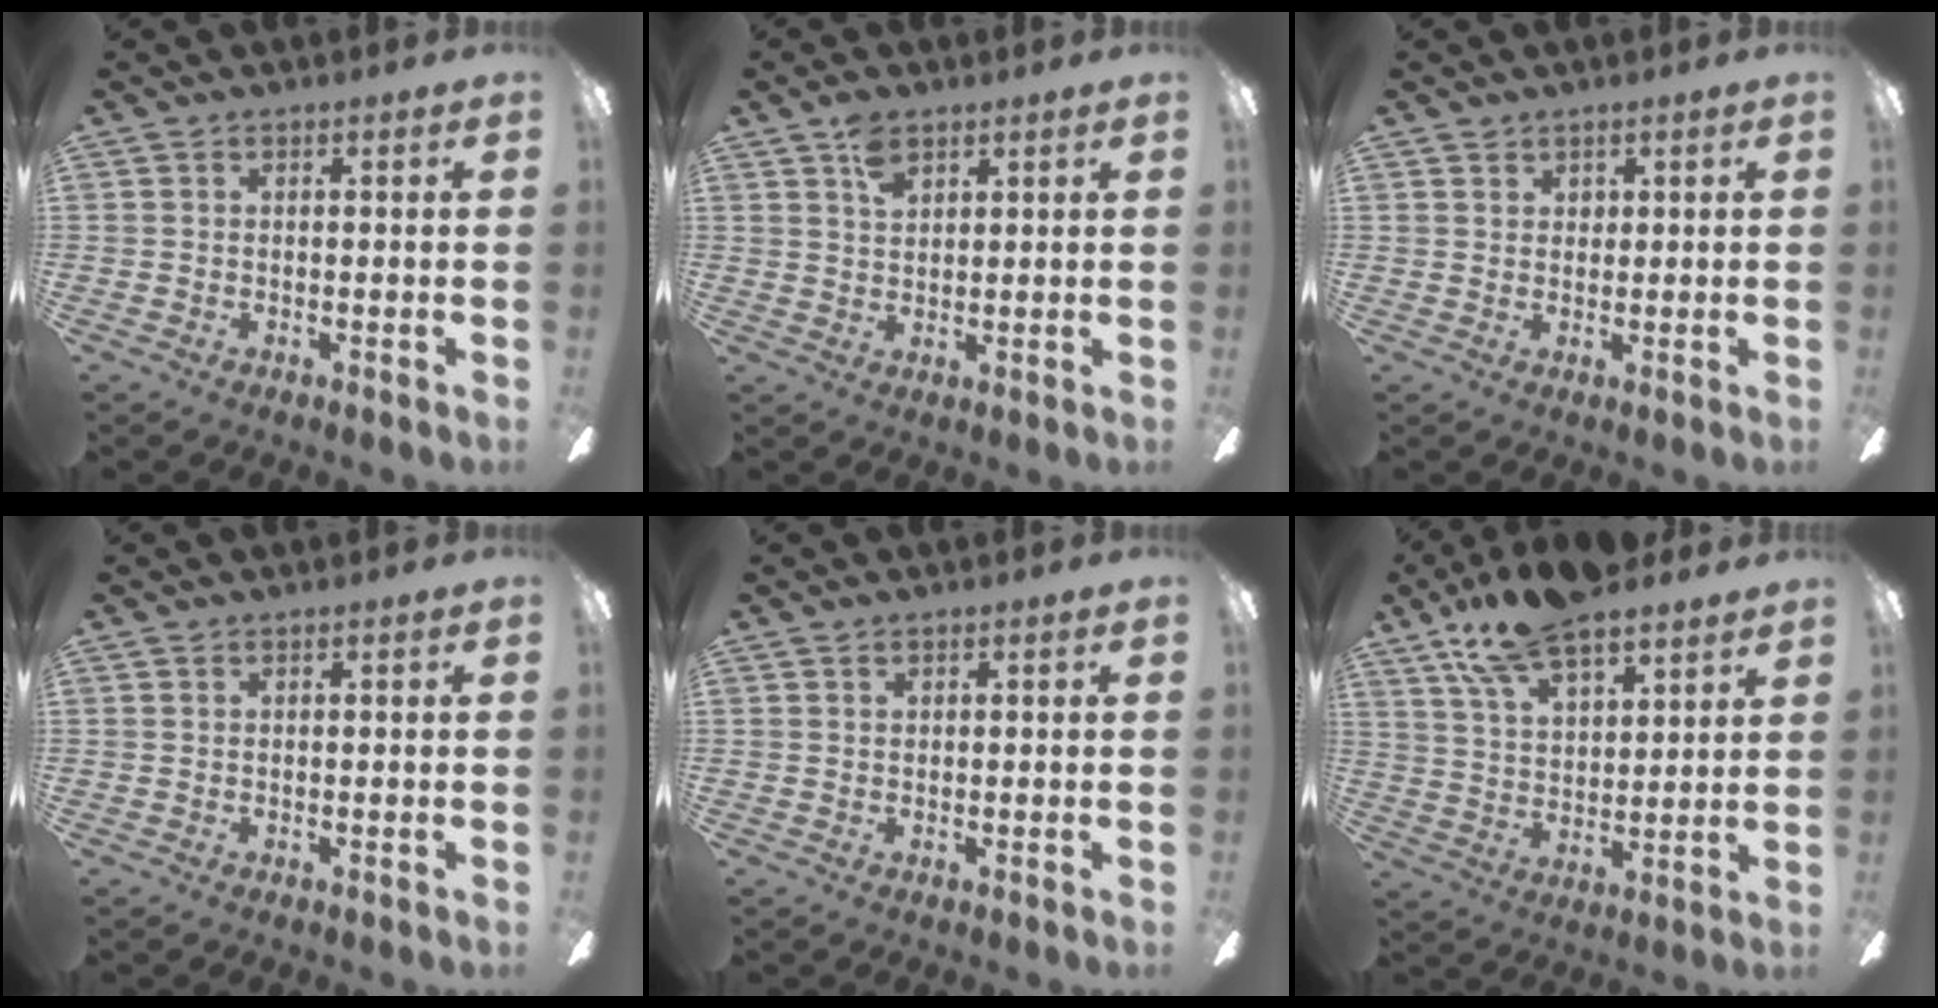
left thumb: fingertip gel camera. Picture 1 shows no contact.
{"total": 4.3, "force": [2.8, 2.4, 2.2], "torque": [-0.034, -0.006, 0.050]}
{"total": 1.9, "force": [1.4, 1.3, 0.0], "torque": [0.007, 0.000, 0.024]}
{"total": 0.0}
{"total": 0.6, "force": [0.5, 0.4, 0.1], "torque": [-0.003, 0.001, 0.009]}
{"total": 14.6, "force": [11.2, 5.3, 7.8], "torque": [-0.154, -0.048, 0.202]}